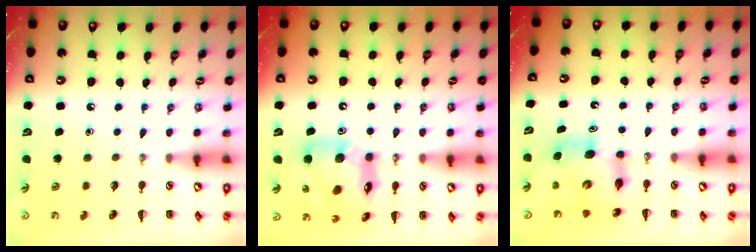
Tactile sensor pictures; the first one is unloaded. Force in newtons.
{"total": 16.2, "press": 15.6, "slide": 4.3}
{"total": 8.1, "press": 7.9, "slide": 1.8}